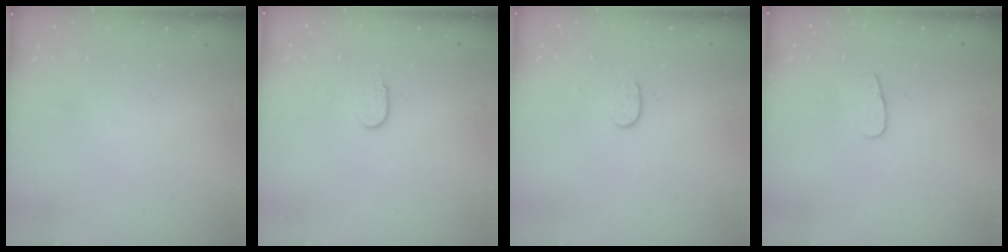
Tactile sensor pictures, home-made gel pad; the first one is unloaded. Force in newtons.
{"total": 6.4, "press": 6.4, "slide": 0.6}
{"total": 4.6, "press": 4.6, "slide": 0.4}
{"total": 5.0, "press": 5.0, "slide": 0.4}